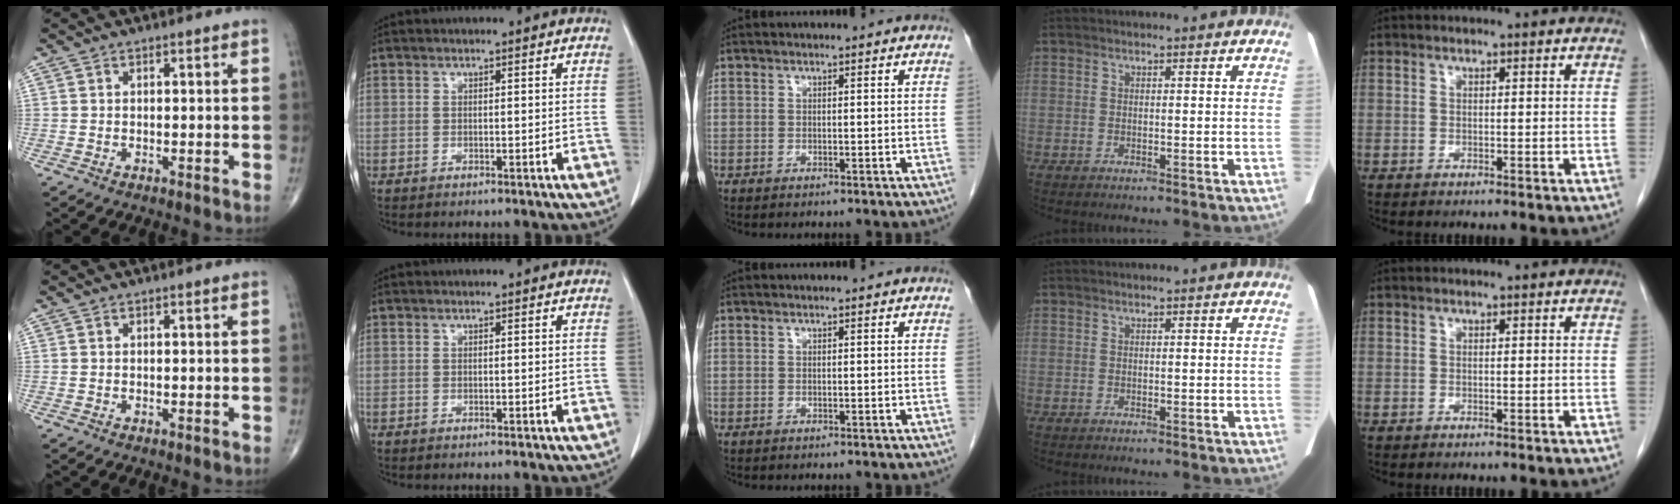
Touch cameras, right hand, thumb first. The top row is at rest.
{}